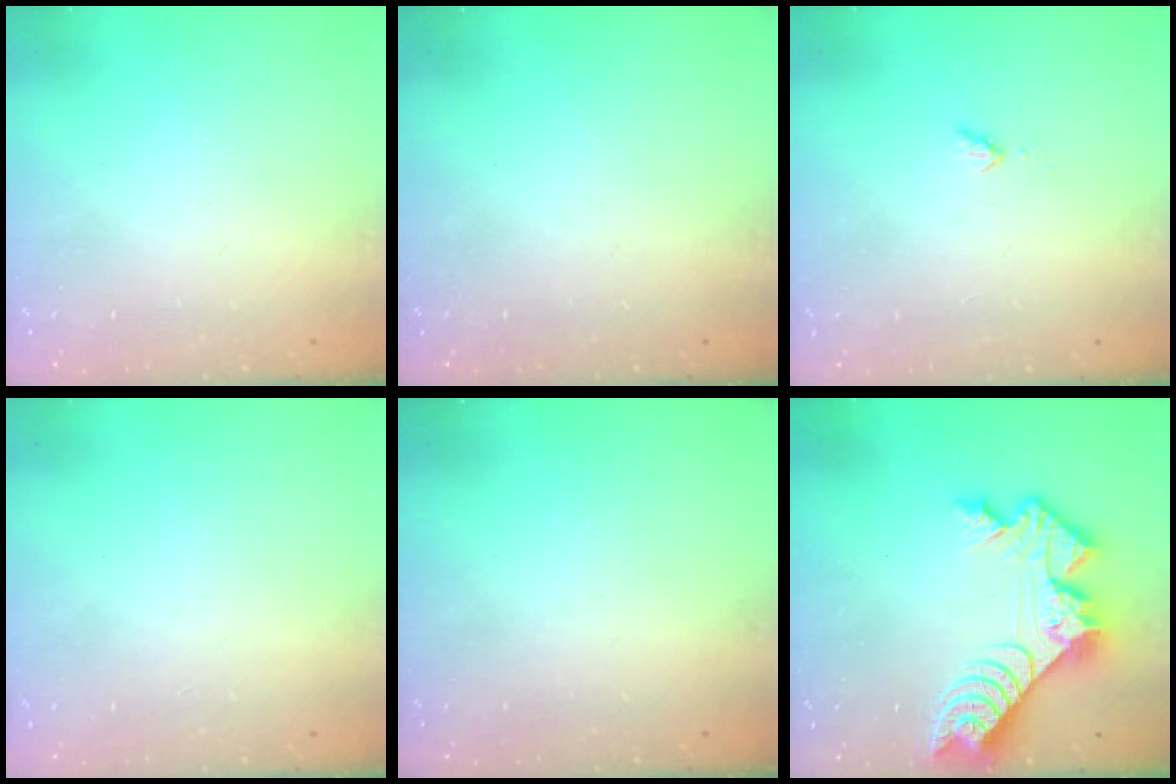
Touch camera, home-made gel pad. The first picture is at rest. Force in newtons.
{"total": 0.0}
{"total": 2.8, "press": 2.8, "slide": 0.4}
{"total": 0.0}
{"total": 0.0}
{"total": 11.8, "press": 11.7, "slide": 0.8}